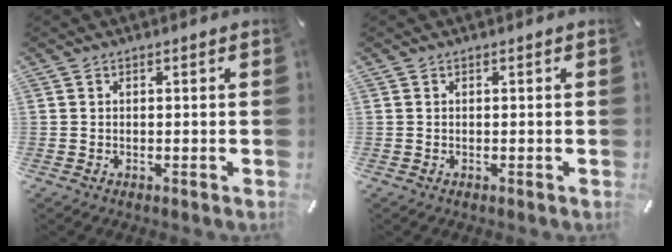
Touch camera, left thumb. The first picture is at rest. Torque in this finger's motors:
{"motor_torque": [0.00, 0.00, 0.00, 0.00, 0.00]}